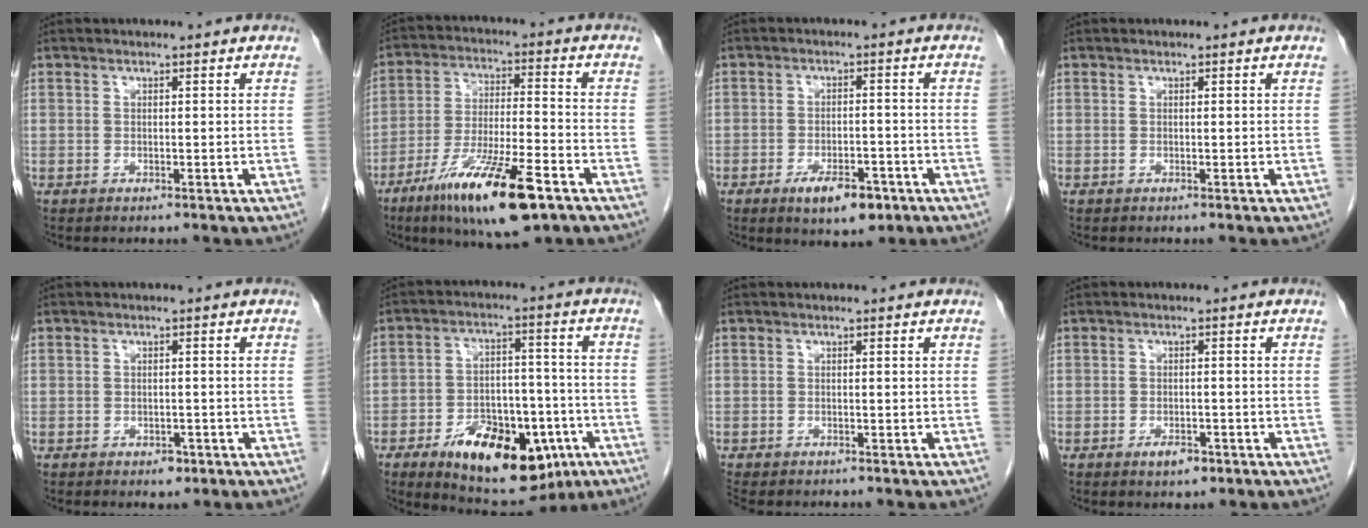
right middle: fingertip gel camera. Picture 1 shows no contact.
{"total": 15.9, "force": [-9.3, 2.4, 12.6], "torque": [-0.228, -0.031, -0.159]}
{"total": 6.7, "force": [-3.9, 2.7, 4.7], "torque": [-0.074, -0.003, -0.053]}
{"total": 0.0}
{"total": 1.8, "force": [-1.0, 1.1, 0.9], "torque": [-0.010, 0.003, -0.008]}
{"total": 19.2, "force": [-9.4, 10.3, 13.2], "torque": [-0.187, 0.015, -0.127]}
{"total": 3.0, "force": [-2.6, 1.1, 1.2], "torque": [-0.019, -0.009, -0.036]}
{"total": 2.6, "force": [-1.5, 1.2, 1.7], "torque": [-0.027, 0.002, -0.018]}